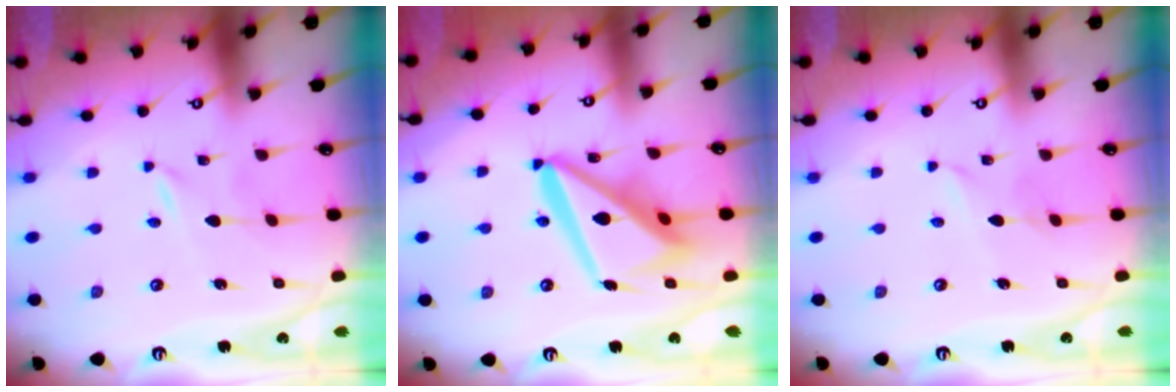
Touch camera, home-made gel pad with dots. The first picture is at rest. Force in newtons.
{"total": 18.0, "press": 17.9, "slide": 2.0}
{"total": 3.1, "press": 3.1, "slide": 0.3}